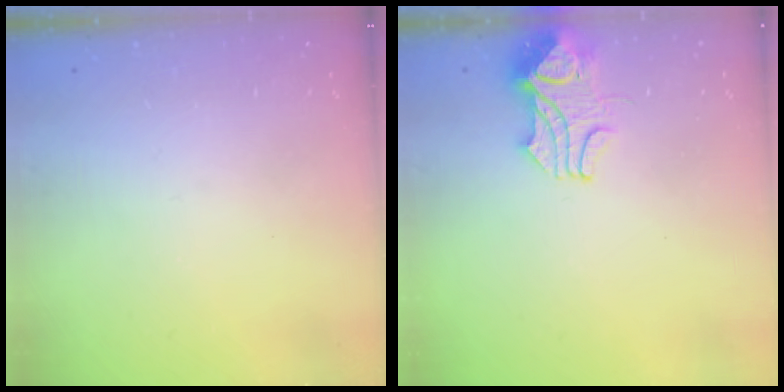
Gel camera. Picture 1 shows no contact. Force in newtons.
{"total": 2.2, "press": 2.0, "slide": 0.9}